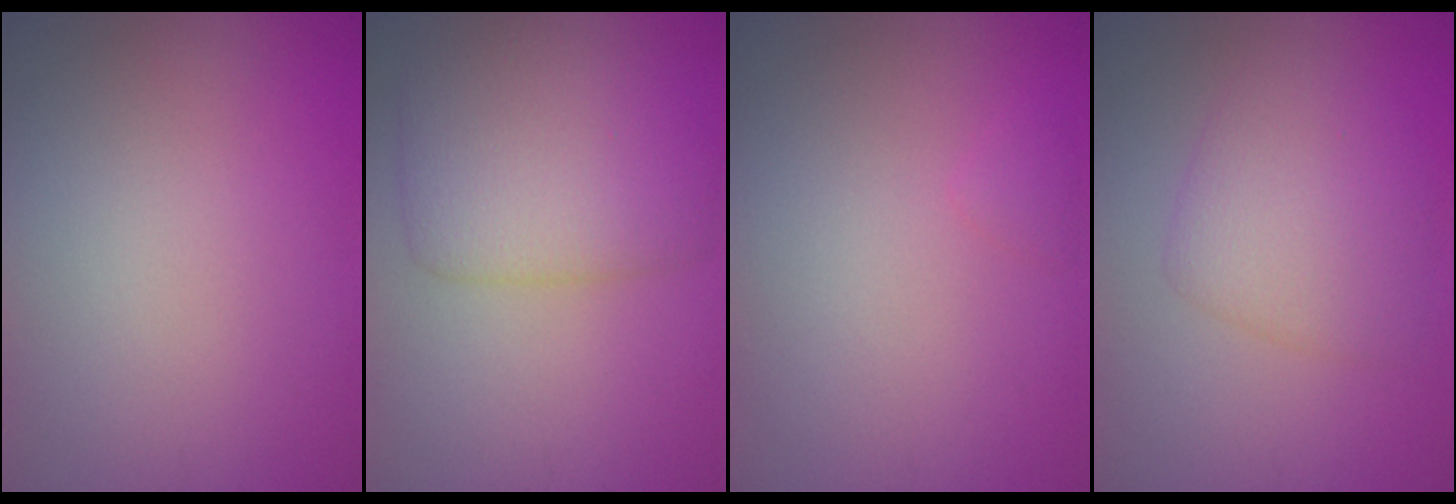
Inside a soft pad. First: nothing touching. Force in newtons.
{"total": 5.7, "press": 5.7, "slide": 0.2}
{"total": 0.7, "press": 0.7, "slide": 0.0}
{"total": 3.8, "press": 3.8, "slide": 0.1}